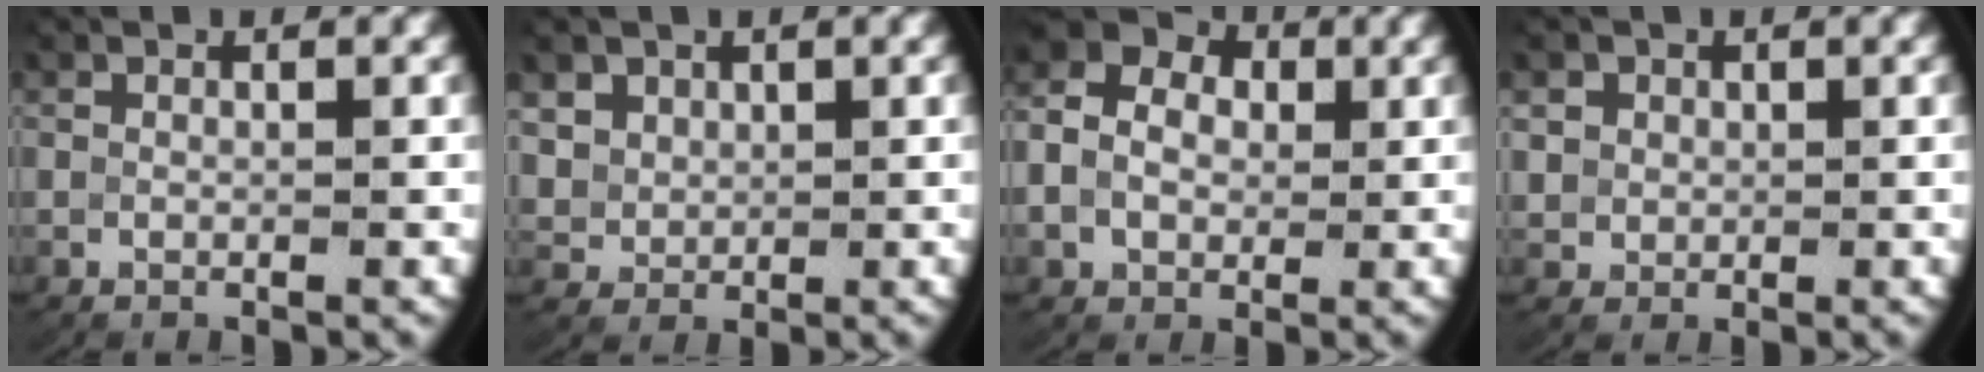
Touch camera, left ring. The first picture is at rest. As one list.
[{"total": 3.2, "force": [1.3, 2.7, 1.2], "torque": [-0.038, -0.011, 0.036]}, {"total": 11.1, "force": [2.8, 9.1, 5.8], "torque": [-0.105, 0.020, 0.019]}, {"total": 3.1, "force": [0.8, 2.7, 1.1], "torque": [-0.037, -0.009, 0.019]}]